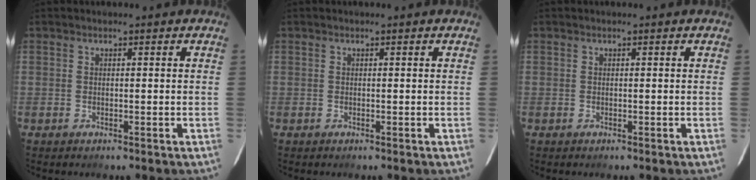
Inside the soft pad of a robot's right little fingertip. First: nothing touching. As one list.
[{"total": 0.0}, {"total": 0.0}]